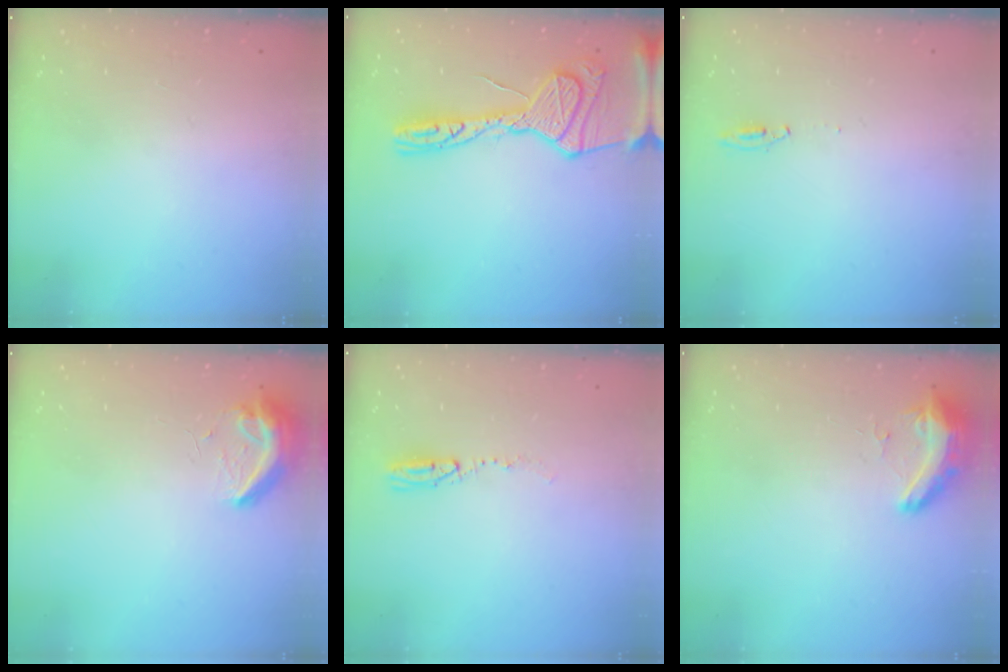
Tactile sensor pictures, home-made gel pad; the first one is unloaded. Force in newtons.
{"total": 20.3, "press": 20.2, "slide": 1.9}
{"total": 3.3, "press": 3.1, "slide": 1.2}
{"total": 8.4, "press": 8.3, "slide": 0.7}
{"total": 3.9, "press": 3.4, "slide": 1.9}
{"total": 8.3, "press": 8.3, "slide": 0.9}